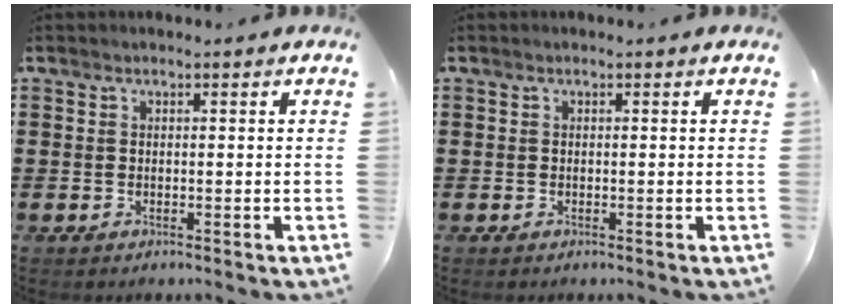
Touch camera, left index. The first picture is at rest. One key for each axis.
{"total": 0.0}